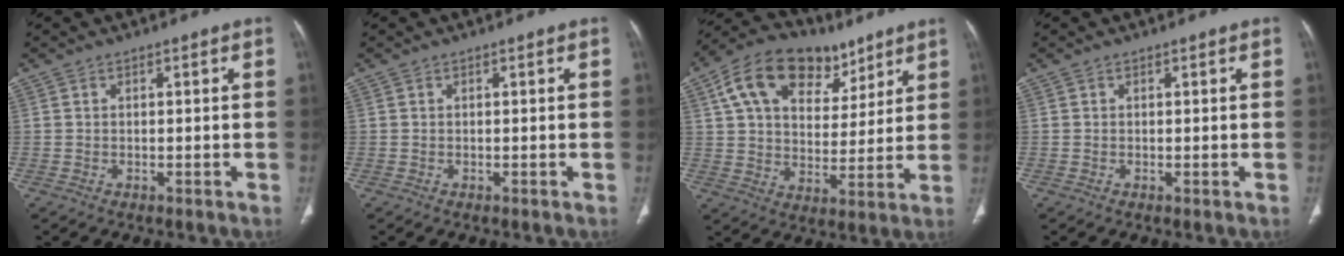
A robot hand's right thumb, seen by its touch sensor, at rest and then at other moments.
{"total": 0.0}
{"total": 19.0, "force": [9.9, 12.1, 10.8], "torque": [-0.149, -0.007, 0.164]}
{"total": 0.0}